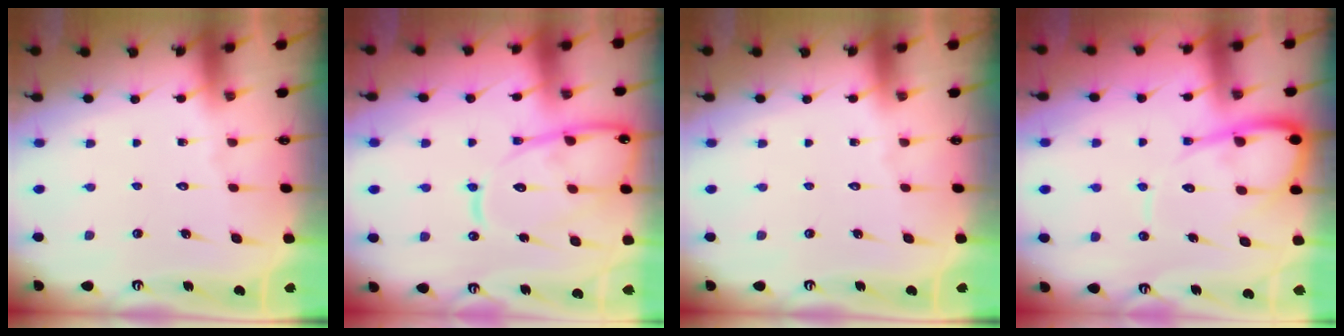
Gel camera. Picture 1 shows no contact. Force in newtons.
{"total": 15.4, "press": 15.3, "slide": 1.5}
{"total": 0.0}
{"total": 10.2, "press": 10.1, "slide": 1.0}